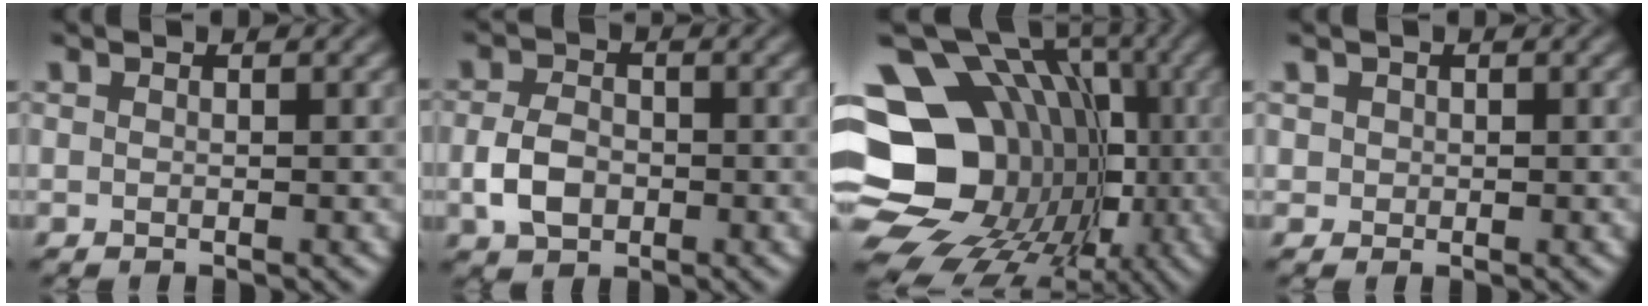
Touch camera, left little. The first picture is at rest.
{"total": 3.6, "force": [-0.8, 2.6, 2.4], "torque": [-0.052, -0.002, -0.020]}
{"total": 19.9, "force": [-3.1, 17.0, 10.0], "torque": [-0.138, 0.021, -0.079]}
{"total": 0.9, "force": [0.3, 0.8, 0.2], "torque": [0.002, -0.003, 0.005]}